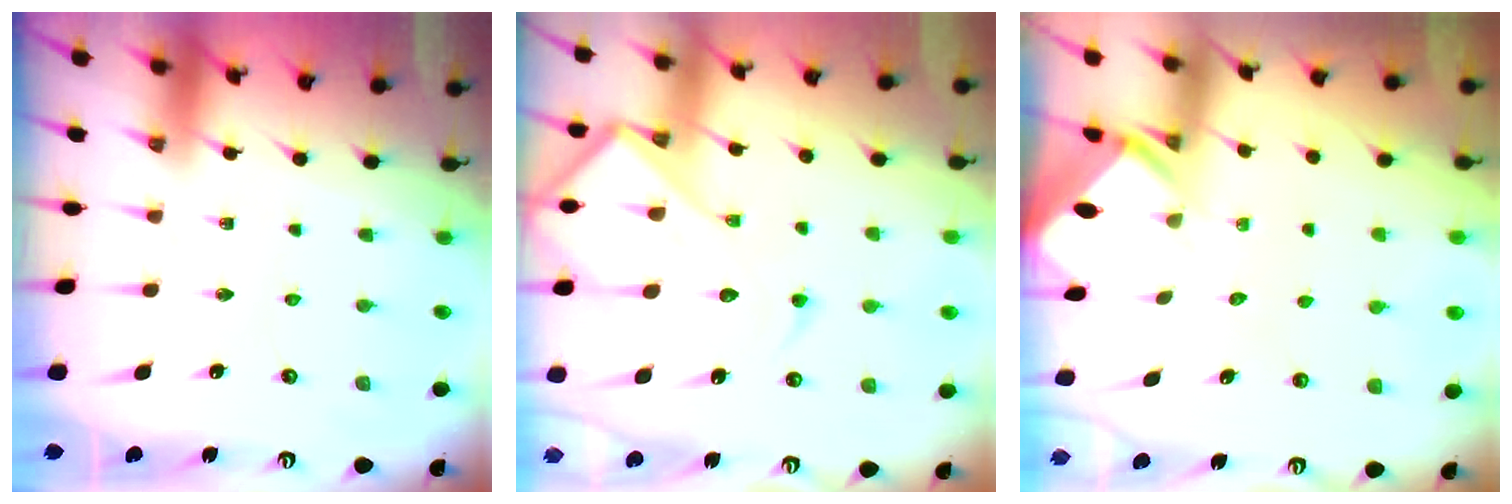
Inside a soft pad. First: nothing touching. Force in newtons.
{"total": 13.8, "press": 13.7, "slide": 1.5}
{"total": 2.7, "press": 2.7, "slide": 0.2}